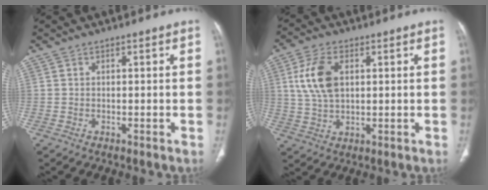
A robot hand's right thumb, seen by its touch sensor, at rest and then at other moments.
{"total": 9.3, "force": [2.2, 5.3, 7.2], "torque": [-0.148, 0.000, 0.046]}